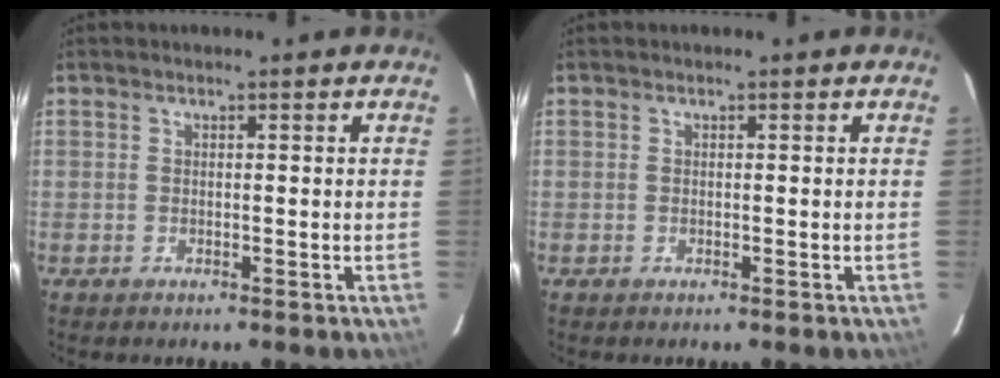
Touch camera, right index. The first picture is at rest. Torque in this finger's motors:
{"motor_torque": [0.00, 0.00, 0.00, 0.00]}